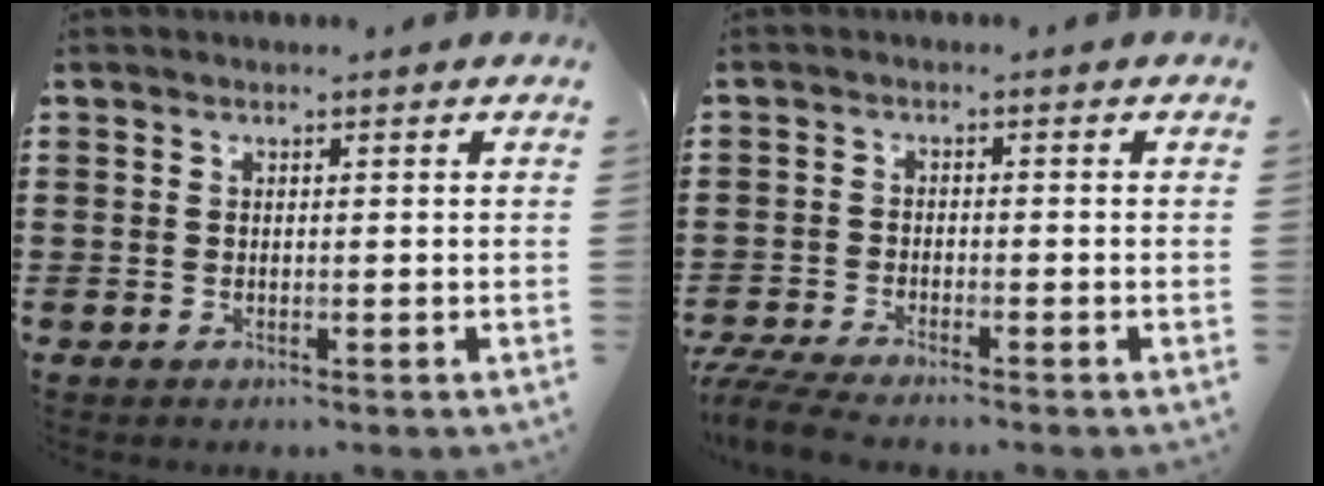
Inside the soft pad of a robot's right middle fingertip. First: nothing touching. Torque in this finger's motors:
{"motor_torque": [0.84, -0.16, 0.28, 0.09]}